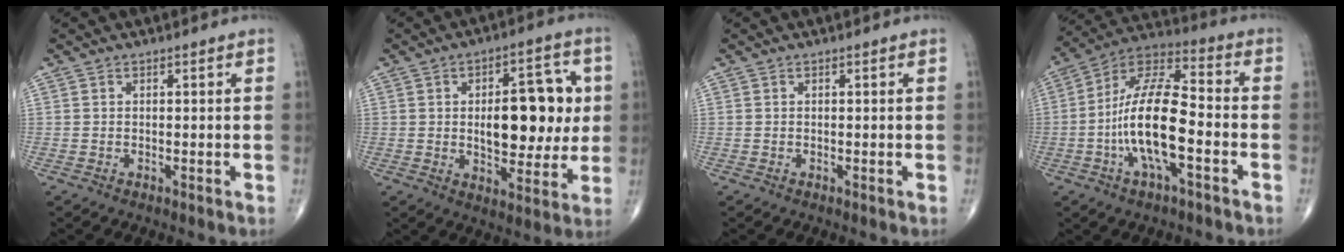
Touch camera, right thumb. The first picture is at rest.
{"total": 16.3, "force": [1.4, 8.1, 14.1], "torque": [-0.159, 0.004, 0.025]}
{"total": 0.0}
{"total": 16.6, "force": [-4.2, 6.0, 15.0], "torque": [-0.281, 0.043, -0.082]}